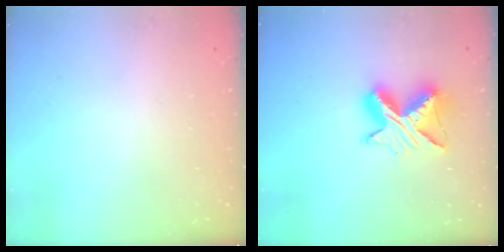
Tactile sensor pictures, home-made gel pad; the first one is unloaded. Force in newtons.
{"total": 9.9, "press": 9.9, "slide": 1.0}